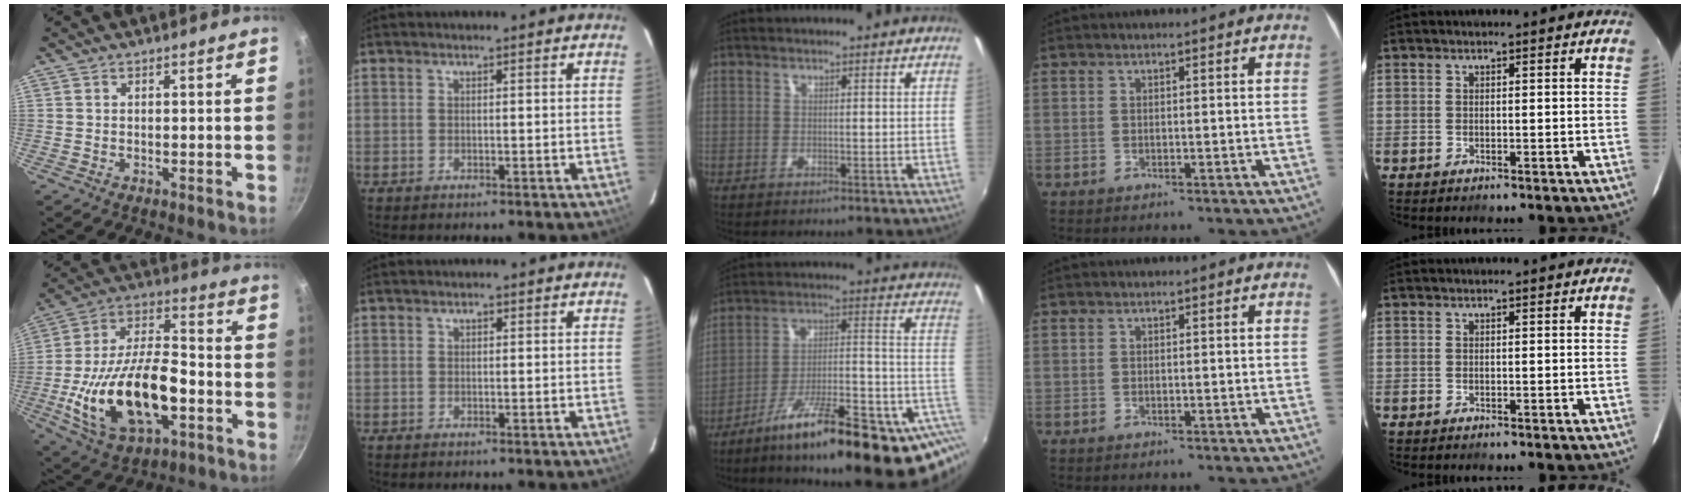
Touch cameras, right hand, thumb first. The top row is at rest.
{"thumb": {"total": 24.0, "force": [-6.2, 12.4, 19.6], "torque": [-0.356, 0.030, -0.102]}, "index": {"total": 0.6, "force": [0.2, 0.5, 0.3], "torque": [-0.005, 0.004, 0.003]}, "middle": {"total": 21.8, "force": [-7.4, 4.5, 20.0], "torque": [-0.279, -0.011, -0.115]}}